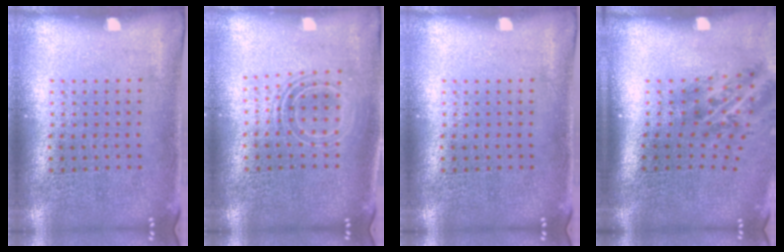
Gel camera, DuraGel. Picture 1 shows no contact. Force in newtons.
{"total": 1.7, "press": 1.3, "slide": 1.1}
{"total": 0.0}
{"total": 2.0, "press": 1.2, "slide": 1.6}